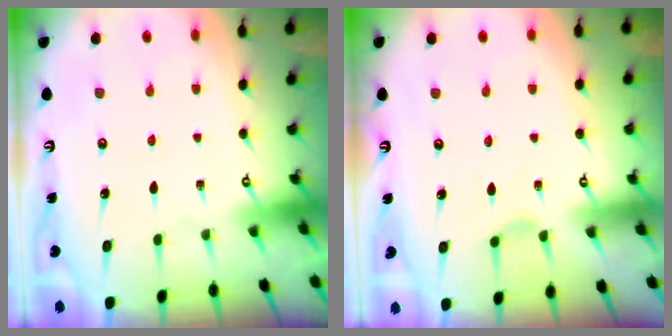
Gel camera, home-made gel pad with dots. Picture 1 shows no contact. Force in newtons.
{"total": 2.4, "press": 2.3, "slide": 0.6}